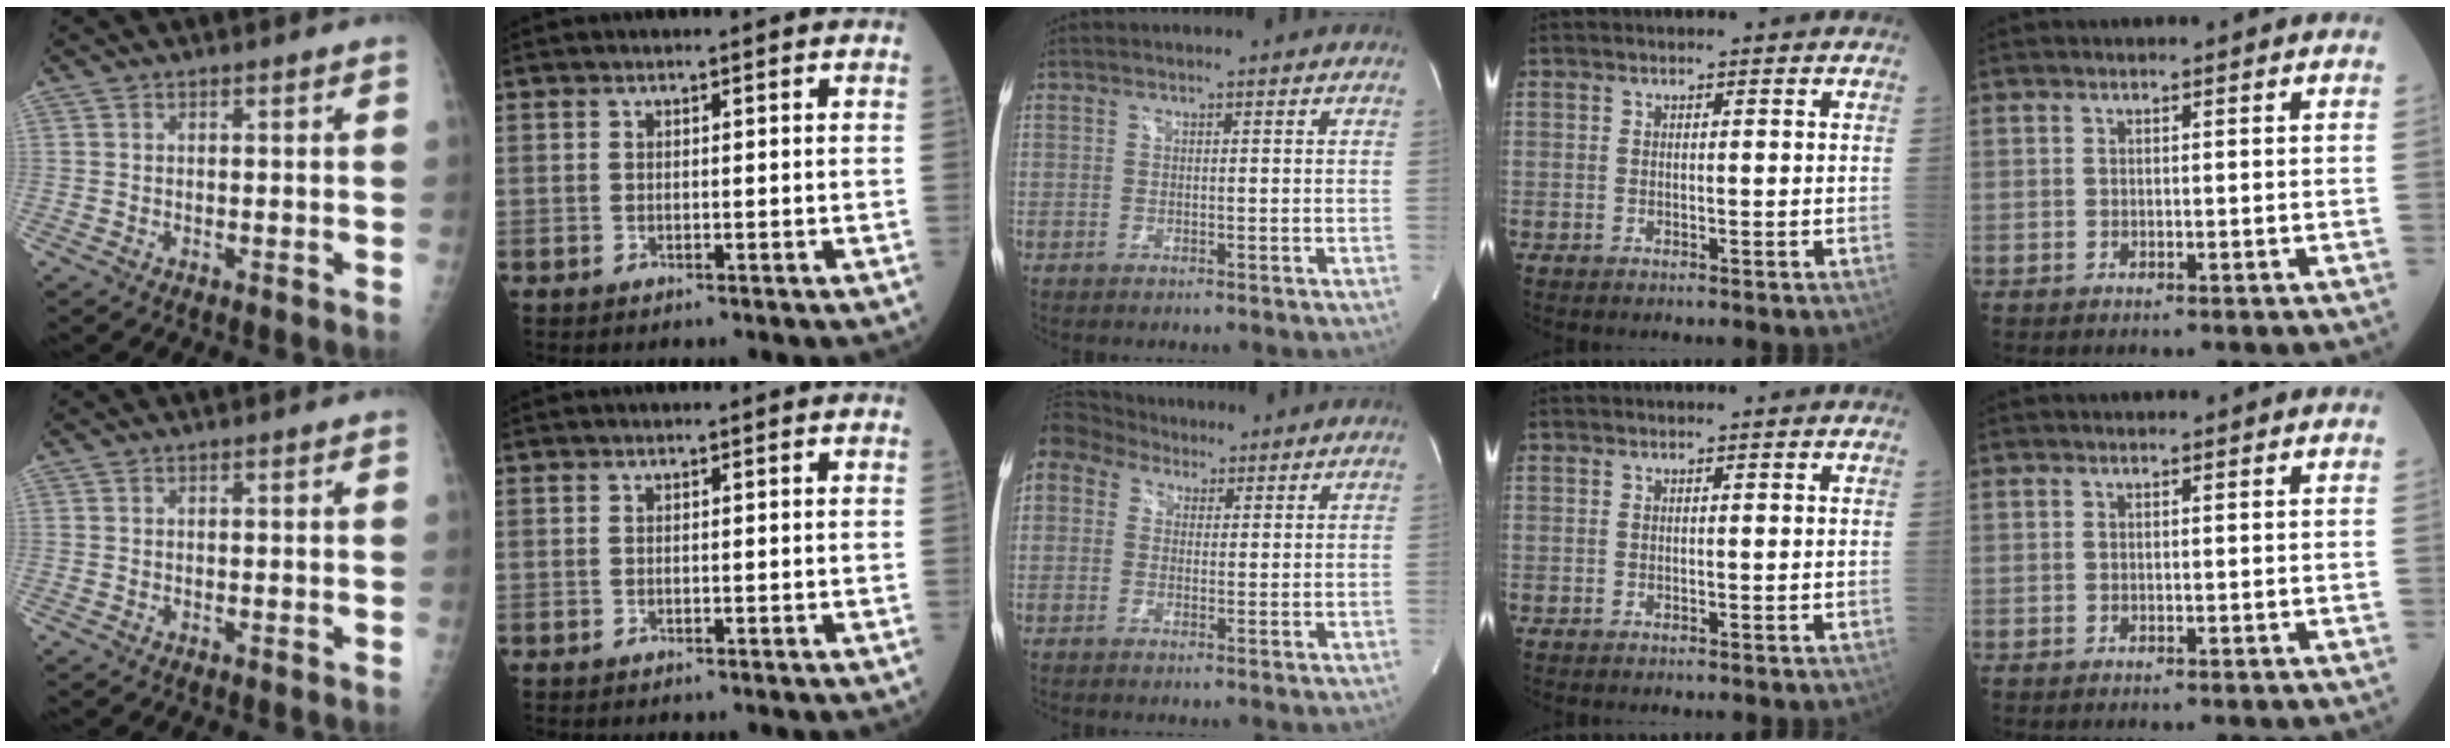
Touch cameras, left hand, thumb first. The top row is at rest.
{"middle": {"total": 14.1, "force": [8.1, 10.1, 5.6], "torque": [-0.171, 0.084, 0.154]}}